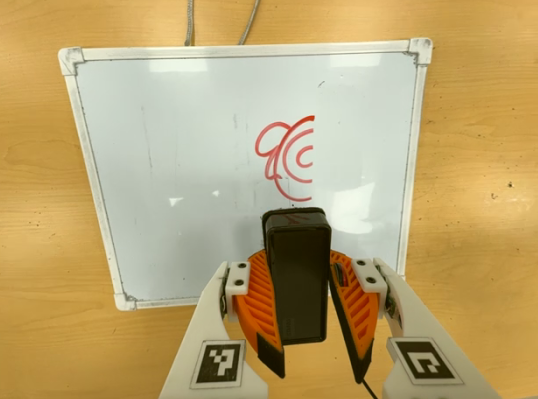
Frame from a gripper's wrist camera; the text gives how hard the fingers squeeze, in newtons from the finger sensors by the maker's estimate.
{"total": 11.3, "left": 11.2, "right": 11.3}